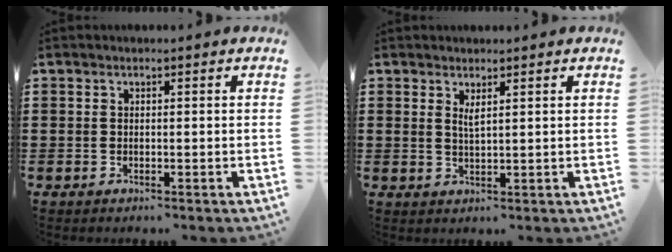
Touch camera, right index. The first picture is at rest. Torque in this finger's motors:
{"motor_torque": [-0.09, 0.52, -0.02, 0.00]}